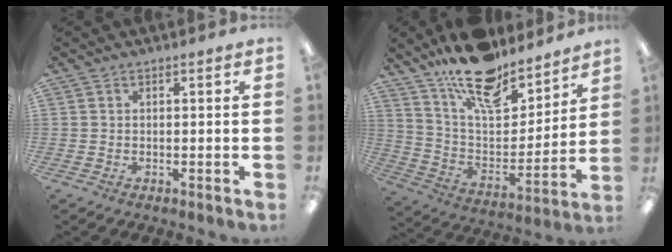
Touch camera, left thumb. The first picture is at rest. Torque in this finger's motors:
{"motor_torque": [0.45, 0.45, 1.41, -1.35, 0.45]}